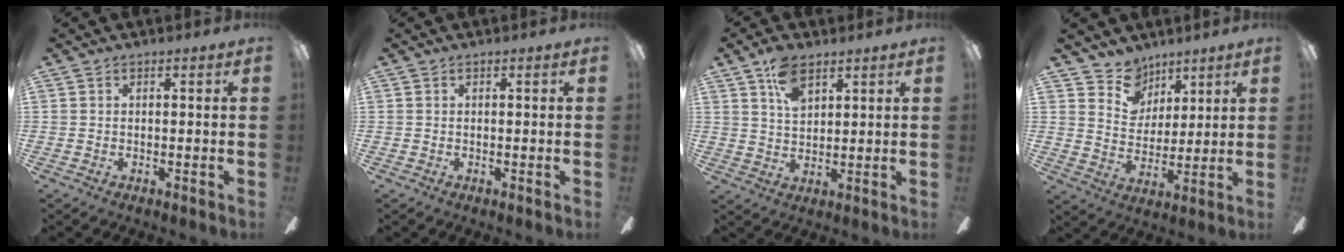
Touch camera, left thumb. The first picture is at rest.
{"total": 0.0}
{"total": 7.9, "force": [4.6, 4.3, 4.8], "torque": [-0.081, -0.008, 0.082]}
{"total": 9.2, "force": [7.0, 6.0, 0.7], "torque": [-0.022, -0.045, 0.134]}